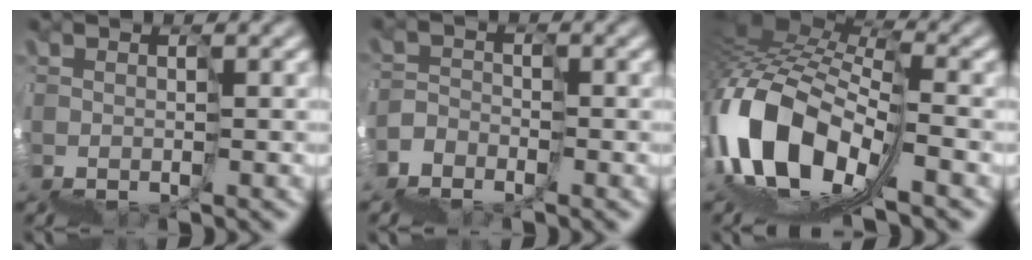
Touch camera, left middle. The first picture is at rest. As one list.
[{"total": 1.1, "force": [-0.6, 0.6, -0.7], "torque": [0.021, 0.015, -0.021]}, {"total": 9.6, "force": [-0.8, 5.3, 8.0], "torque": [-0.166, 0.025, -0.022]}]